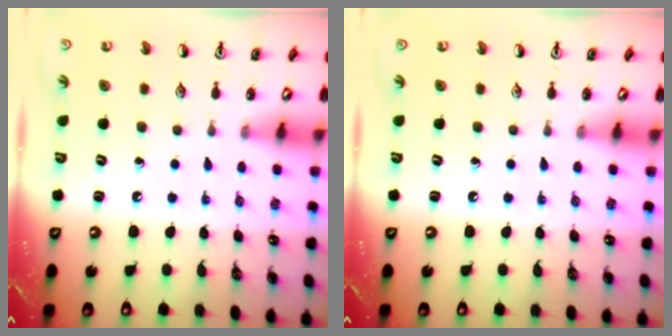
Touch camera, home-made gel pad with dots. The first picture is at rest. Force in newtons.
{"total": 0.0}